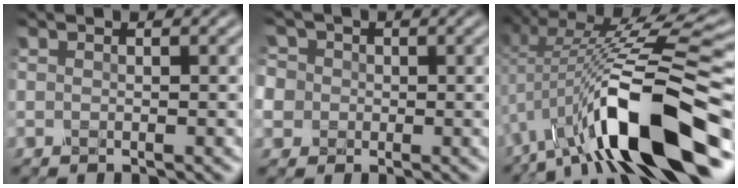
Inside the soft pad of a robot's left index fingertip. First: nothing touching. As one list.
[{"total": 5.0, "force": [0.1, 4.8, 1.5], "torque": [-0.046, 0.030, -0.020]}, {"total": 13.1, "force": [-3.7, 3.4, 12.1], "torque": [-0.204, 0.011, -0.057]}]